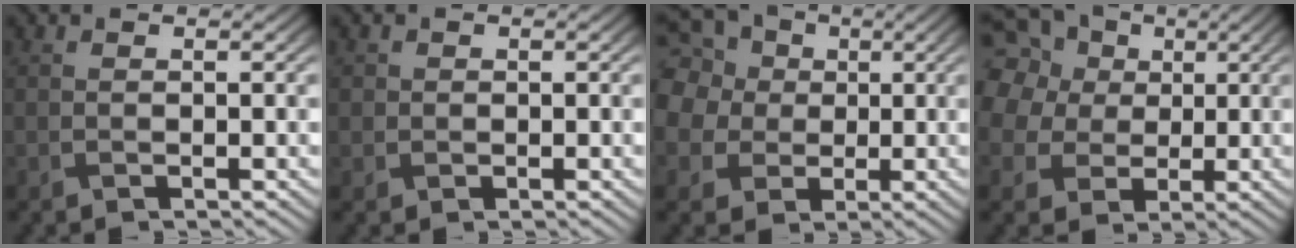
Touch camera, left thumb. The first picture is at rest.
{"total": 1.2, "force": [0.1, 1.2, 0.1], "torque": [0.001, -0.004, 0.000]}
{"total": 13.3, "force": [3.5, 11.4, 5.9], "torque": [-0.219, 0.015, 0.054]}
{"total": 17.8, "force": [7.1, 14.4, 7.8], "torque": [-0.270, 0.031, 0.121]}